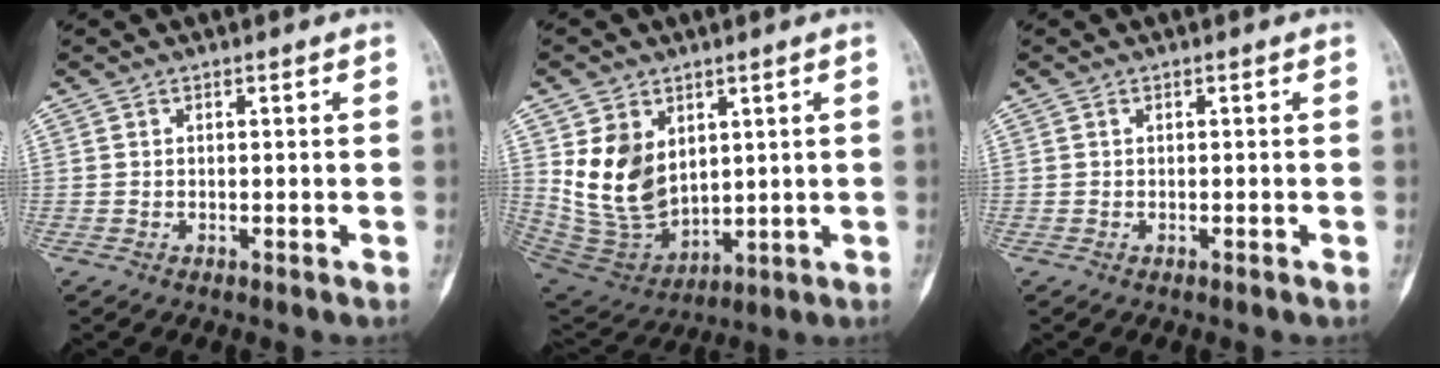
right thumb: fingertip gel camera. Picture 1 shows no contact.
{"total": 13.3, "force": [3.8, 9.6, 8.4], "torque": [-0.124, -0.028, 0.102]}
{"total": 0.0}